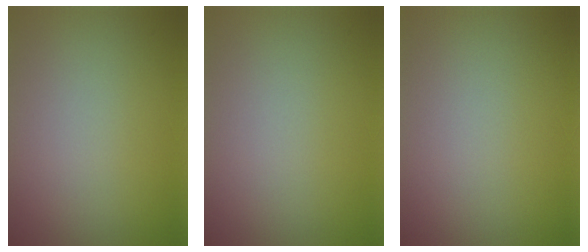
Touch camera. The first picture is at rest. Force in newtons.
{"total": 0.0}
{"total": 0.0}